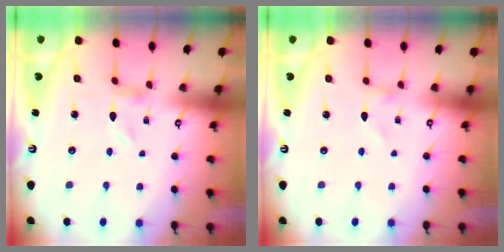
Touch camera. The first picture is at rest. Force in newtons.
{"total": 0.0}